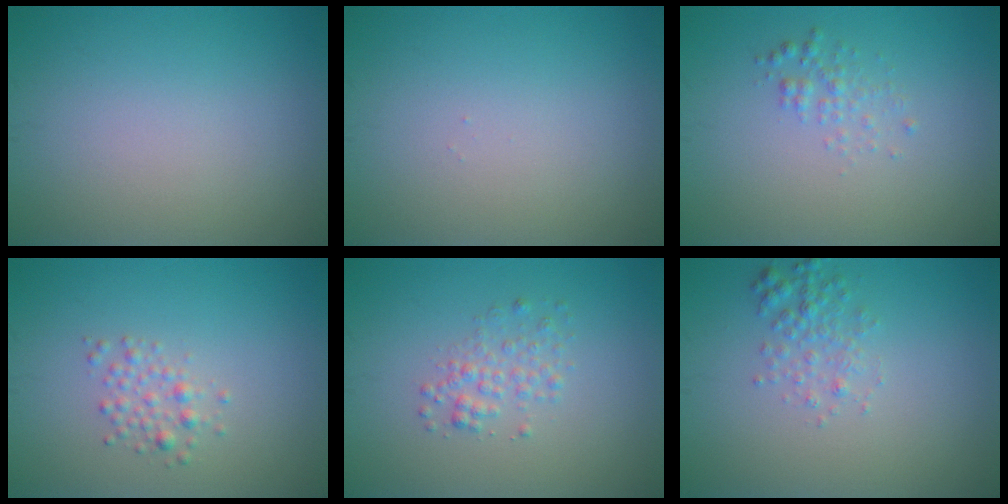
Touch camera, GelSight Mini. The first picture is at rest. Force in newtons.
{"total": 0.0}
{"total": 1.3, "press": 1.3, "slide": 0.0}
{"total": 1.7, "press": 1.7, "slide": 0.0}
{"total": 1.8, "press": 1.8, "slide": 0.1}
{"total": 2.0, "press": 2.0, "slide": 0.1}